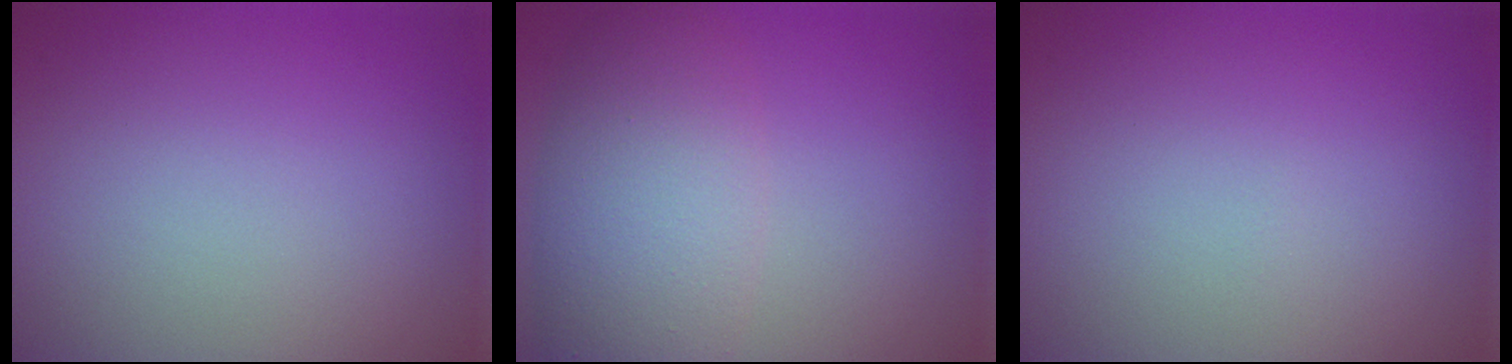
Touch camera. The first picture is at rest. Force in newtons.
{"total": 6.2, "press": 6.2, "slide": 0.5}
{"total": 0.0}